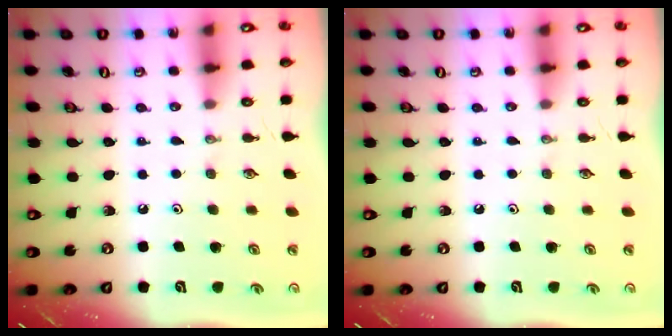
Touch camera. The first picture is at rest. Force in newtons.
{"total": 0.0}